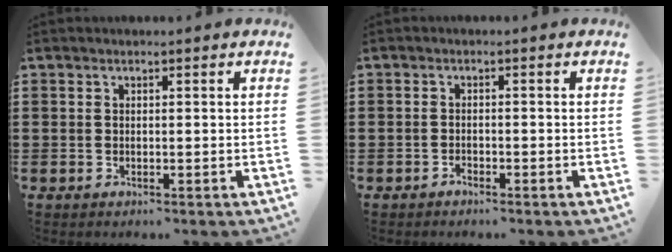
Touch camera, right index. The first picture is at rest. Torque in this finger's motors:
{"motor_torque": [1.16, 0.98, -0.08, -0.03]}